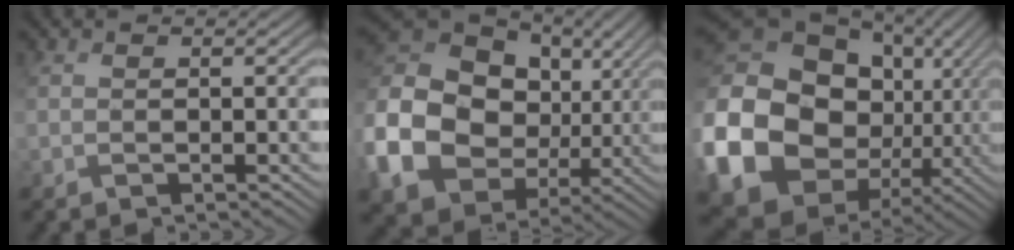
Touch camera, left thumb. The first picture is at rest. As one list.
[{"total": 18.3, "force": [-0.8, 14.8, 10.8], "torque": [-0.287, -0.022, -0.008]}, {"total": 23.1, "force": [-2.1, 18.8, 13.3], "torque": [-0.375, -0.046, -0.021]}]